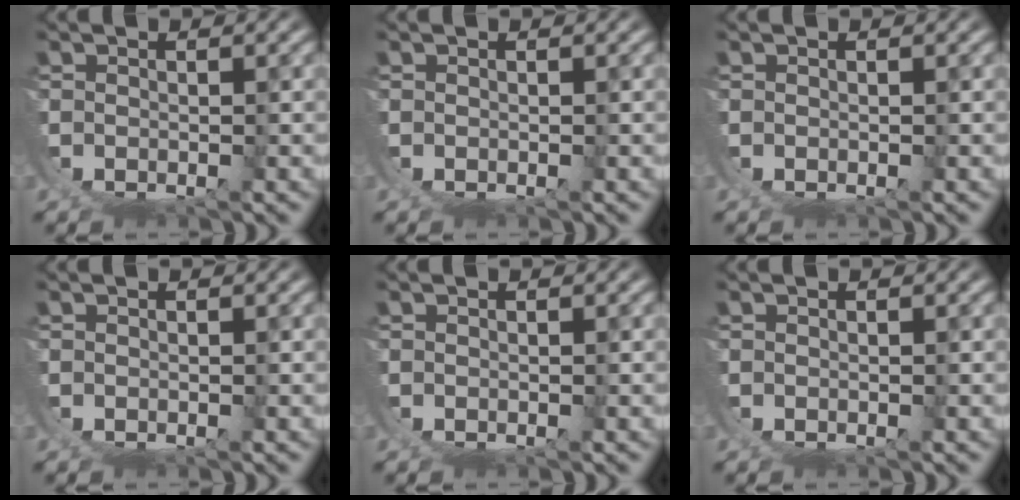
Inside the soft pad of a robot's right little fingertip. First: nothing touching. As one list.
[{"total": 0.0}, {"total": 0.0}, {"total": 0.0}, {"total": 0.0}, {"total": 0.0}]